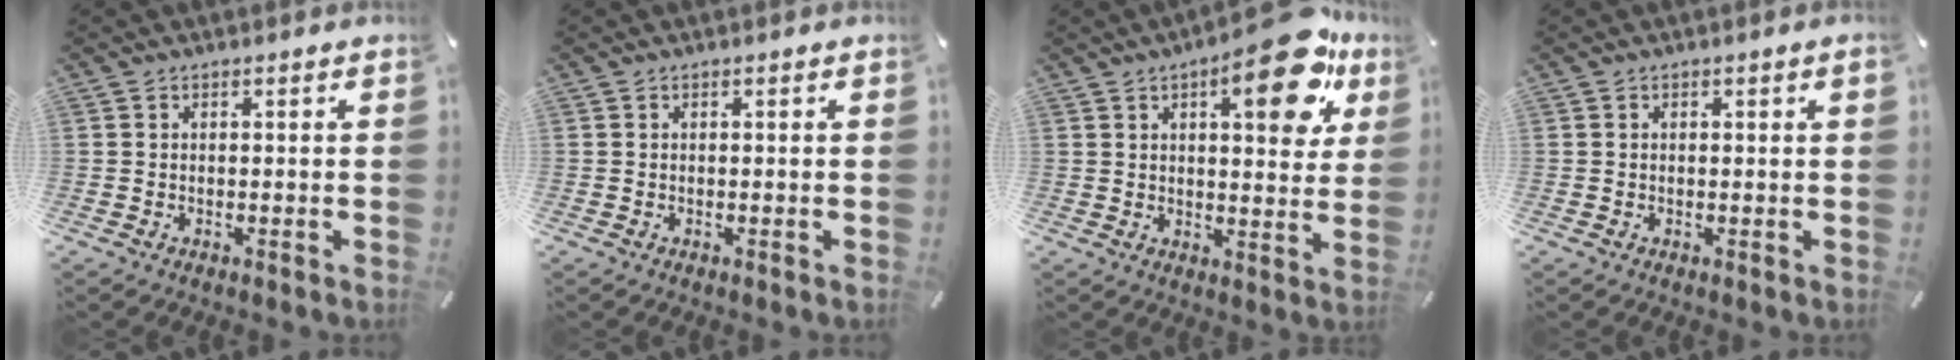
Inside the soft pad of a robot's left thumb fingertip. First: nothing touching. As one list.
[{"total": 0.0}, {"total": 17.5, "force": [9.3, 6.6, 13.3], "torque": [-0.173, -0.043, 0.140]}, {"total": 0.7, "force": [0.2, 0.1, 0.7], "torque": [-0.011, -0.001, 0.003]}]